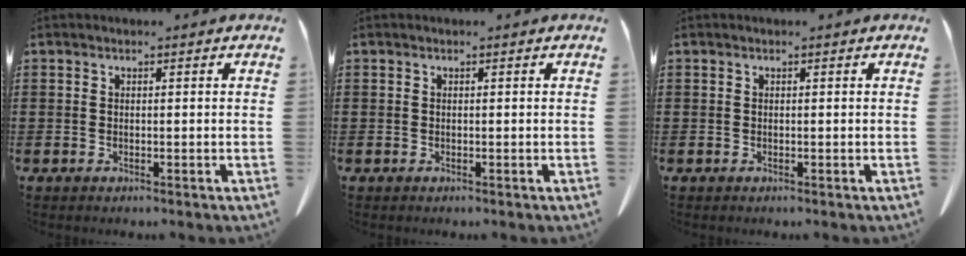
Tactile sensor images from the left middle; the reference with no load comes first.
{"total": 0.0}
{"total": 0.0}